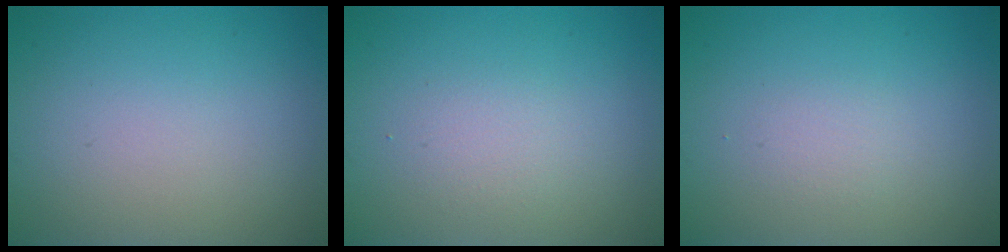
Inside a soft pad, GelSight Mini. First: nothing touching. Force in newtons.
{"total": 1.4, "press": 1.4, "slide": 0.0}
{"total": 1.0, "press": 1.0, "slide": 0.0}